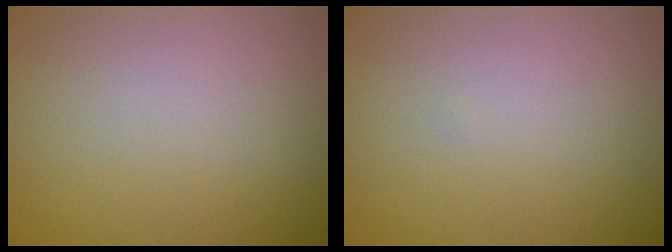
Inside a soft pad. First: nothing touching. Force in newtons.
{"total": 0.0}